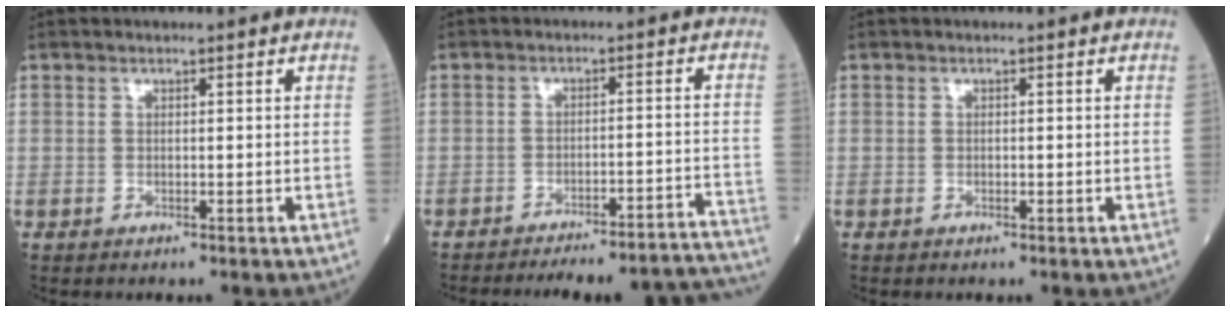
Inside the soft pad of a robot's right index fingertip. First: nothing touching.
{"total": 19.9, "force": [-19.1, 1.1, 5.3], "torque": [-0.030, 0.005, -0.236]}
{"total": 0.5, "force": [-0.2, 0.2, 0.5], "torque": [-0.008, 0.000, -0.002]}